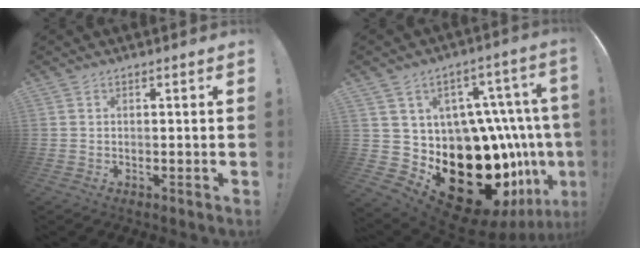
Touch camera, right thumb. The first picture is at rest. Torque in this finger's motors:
{"motor_torque": [0.77, 1.42, 1.57, -1.20, 0.64]}